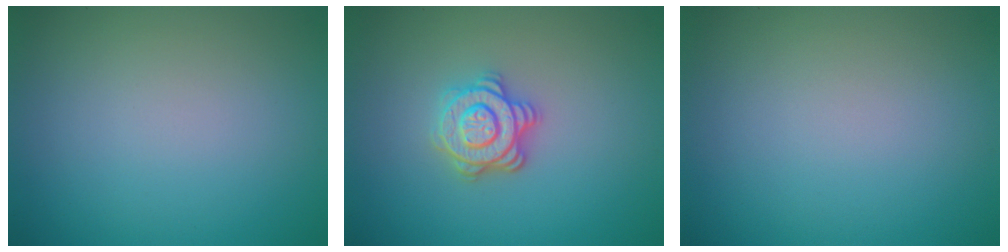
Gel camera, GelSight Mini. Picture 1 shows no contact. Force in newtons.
{"total": 3.6, "press": 3.1, "slide": 1.9}
{"total": 0.0}